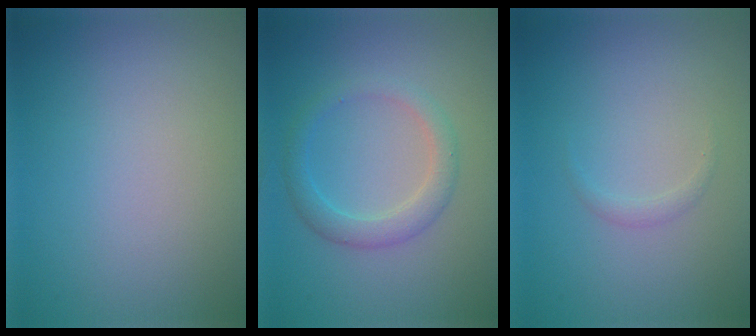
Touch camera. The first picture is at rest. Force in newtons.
{"total": 2.6, "press": 2.6, "slide": 0.0}
{"total": 0.6, "press": 0.6, "slide": 0.0}